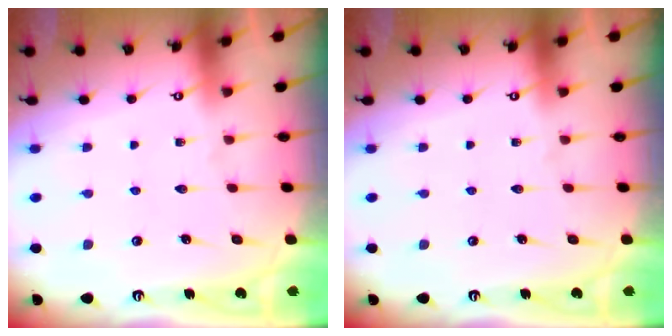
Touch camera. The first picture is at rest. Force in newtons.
{"total": 0.0}